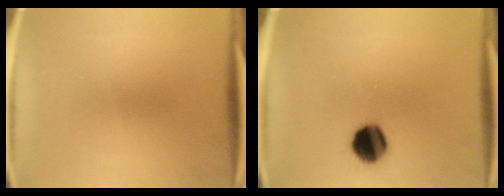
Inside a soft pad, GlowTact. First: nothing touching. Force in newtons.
{"total": 10.2}